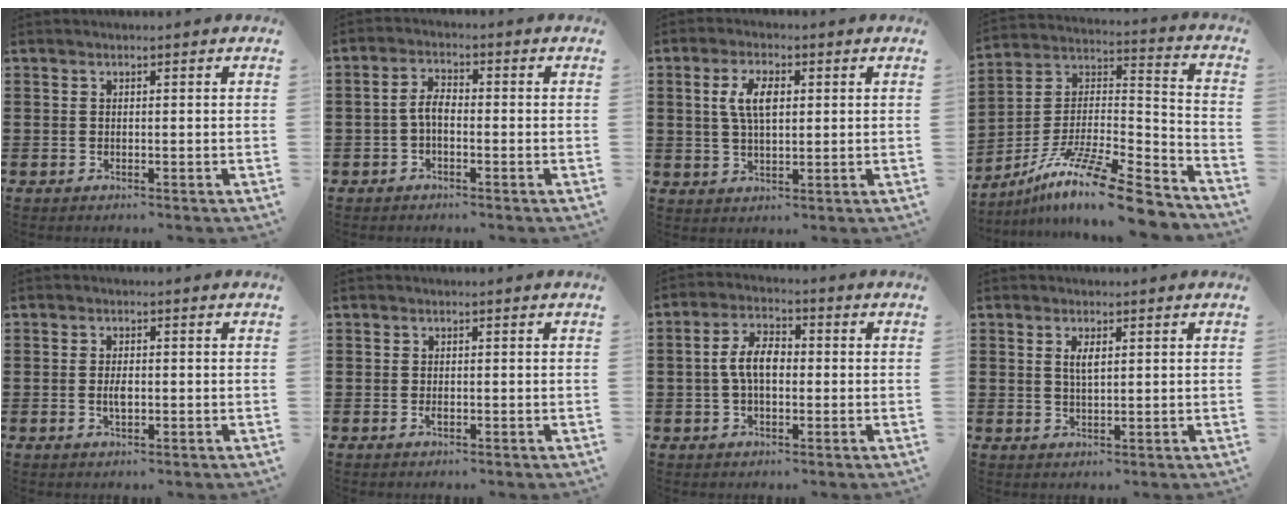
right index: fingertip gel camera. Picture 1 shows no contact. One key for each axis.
{"total": 3.4, "fx": -1.0, "fy": 1.5, "fz": 2.9, "tx": -0.069, "ty": 0.002, "tz": -0.024}
{"total": 5.6, "fx": 1.2, "fy": 2.6, "fz": 4.8, "tx": -0.101, "ty": 0.013, "tz": 0.018}
{"total": 13.3, "fx": -10.5, "fy": 1.3, "fz": 8.2, "tx": -0.135, "ty": 0.018, "tz": -0.195}
{"total": 2.4, "fx": -0.3, "fy": 1.0, "fz": 2.1, "tx": -0.040, "ty": 0.001, "tz": -0.005}
{"total": 0.9, "fx": -0.3, "fy": 0.4, "fz": 0.7, "tx": -0.016, "ty": -0.005, "tz": -0.005}
{"total": 6.1, "fx": -0.2, "fy": 3.2, "fz": 5.2, "tx": -0.112, "ty": 0.006, "tz": -0.009}
{"total": 2.4, "fx": 0.7, "fy": 0.8, "fz": 2.2, "tx": -0.045, "ty": 0.004, "tz": 0.011}